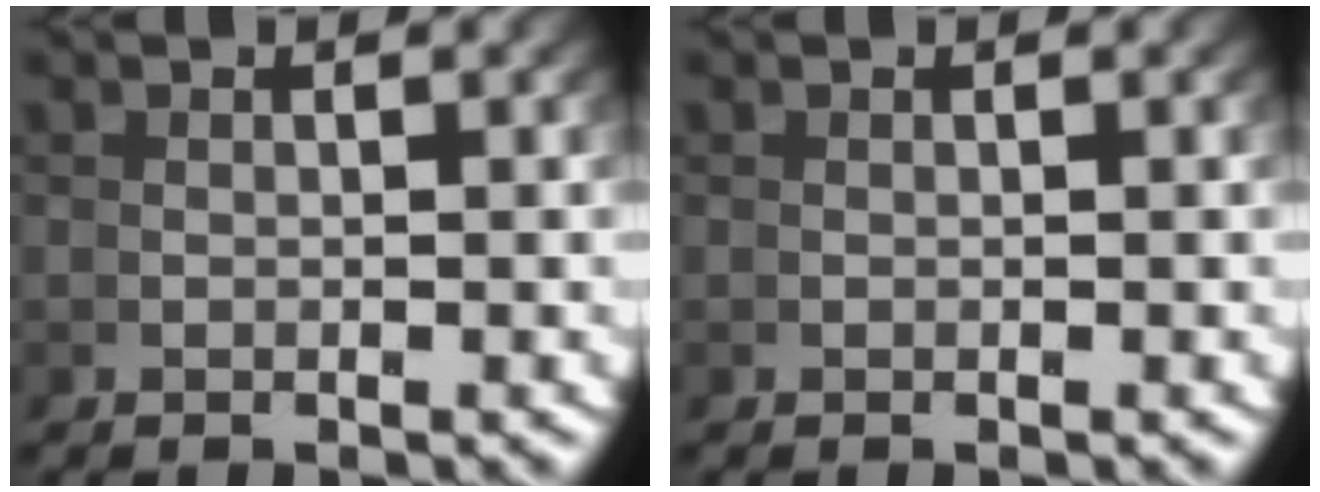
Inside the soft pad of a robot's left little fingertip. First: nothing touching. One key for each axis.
{"total": 0.0}